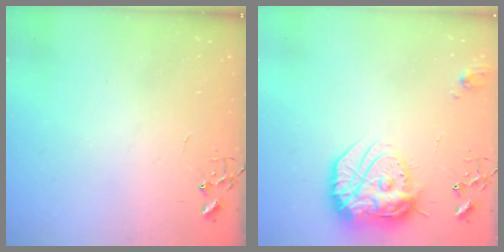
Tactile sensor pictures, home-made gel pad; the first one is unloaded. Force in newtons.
{"total": 19.3, "press": 19.2, "slide": 1.7}